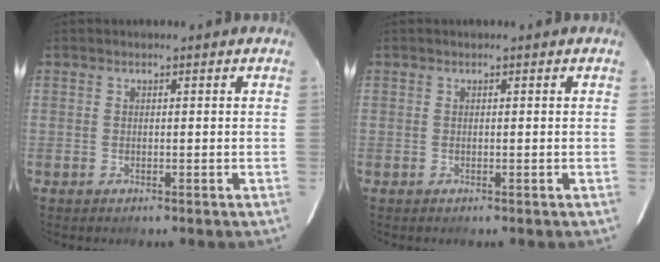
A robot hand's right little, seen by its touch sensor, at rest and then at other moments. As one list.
[{"total": 0.0}]